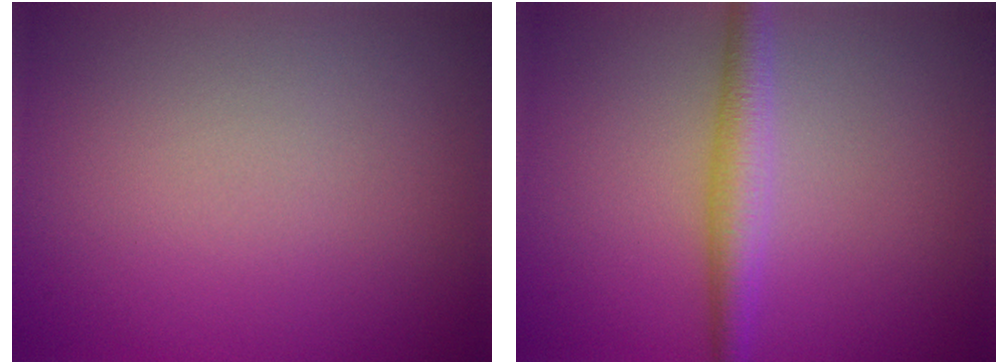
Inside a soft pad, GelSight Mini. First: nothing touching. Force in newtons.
{"total": 3.0, "press": 3.0, "slide": 0.1}